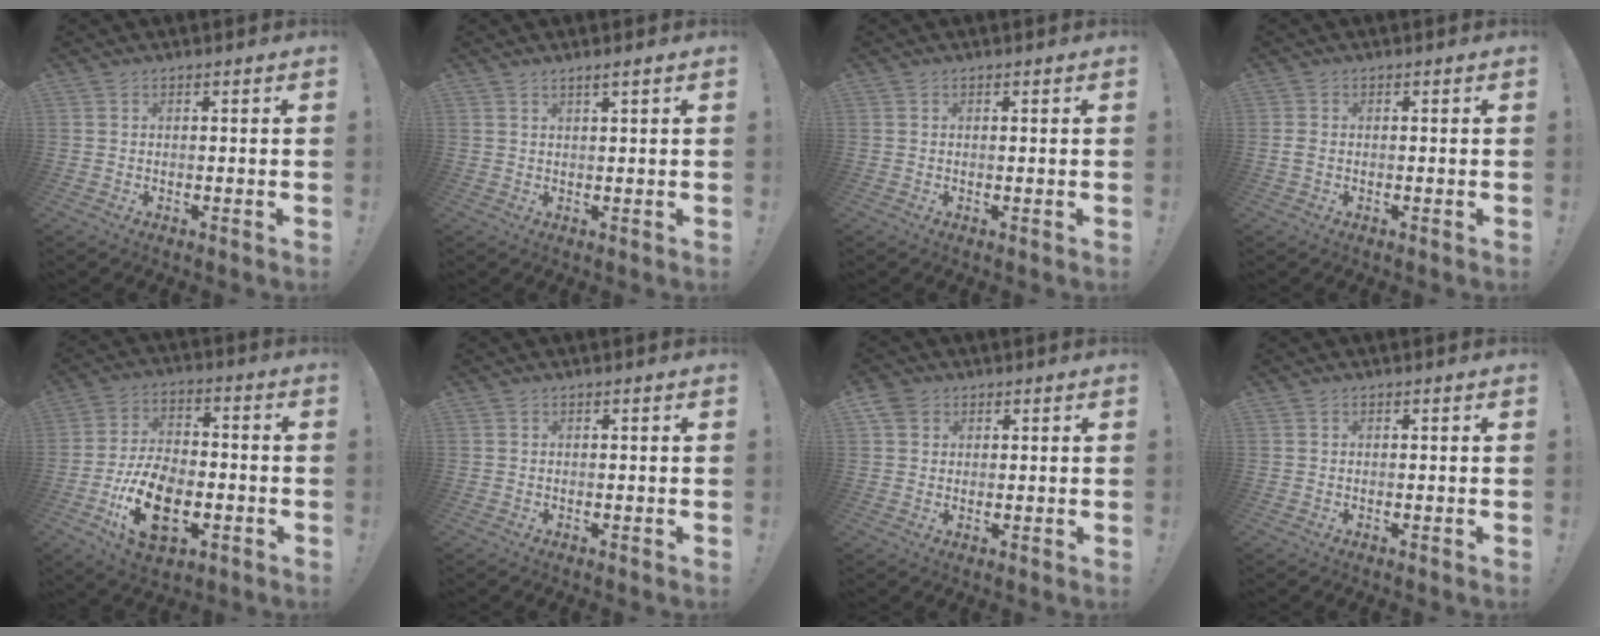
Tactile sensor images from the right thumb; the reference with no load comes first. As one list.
[{"total": 1.9, "force": [1.3, -0.1, 1.4], "torque": [-0.022, -0.003, 0.020]}, {"total": 0.0}, {"total": 1.8, "force": [-0.2, 0.9, 1.5], "torque": [-0.026, 0.005, -0.003]}, {"total": 17.9, "force": [-6.7, 10.8, 12.6], "torque": [-0.224, 0.038, -0.108]}, {"total": 0.0}, {"total": 4.4, "force": [2.3, 3.6, 1.1], "torque": [-0.025, -0.005, 0.045]}, {"total": 0.0}]